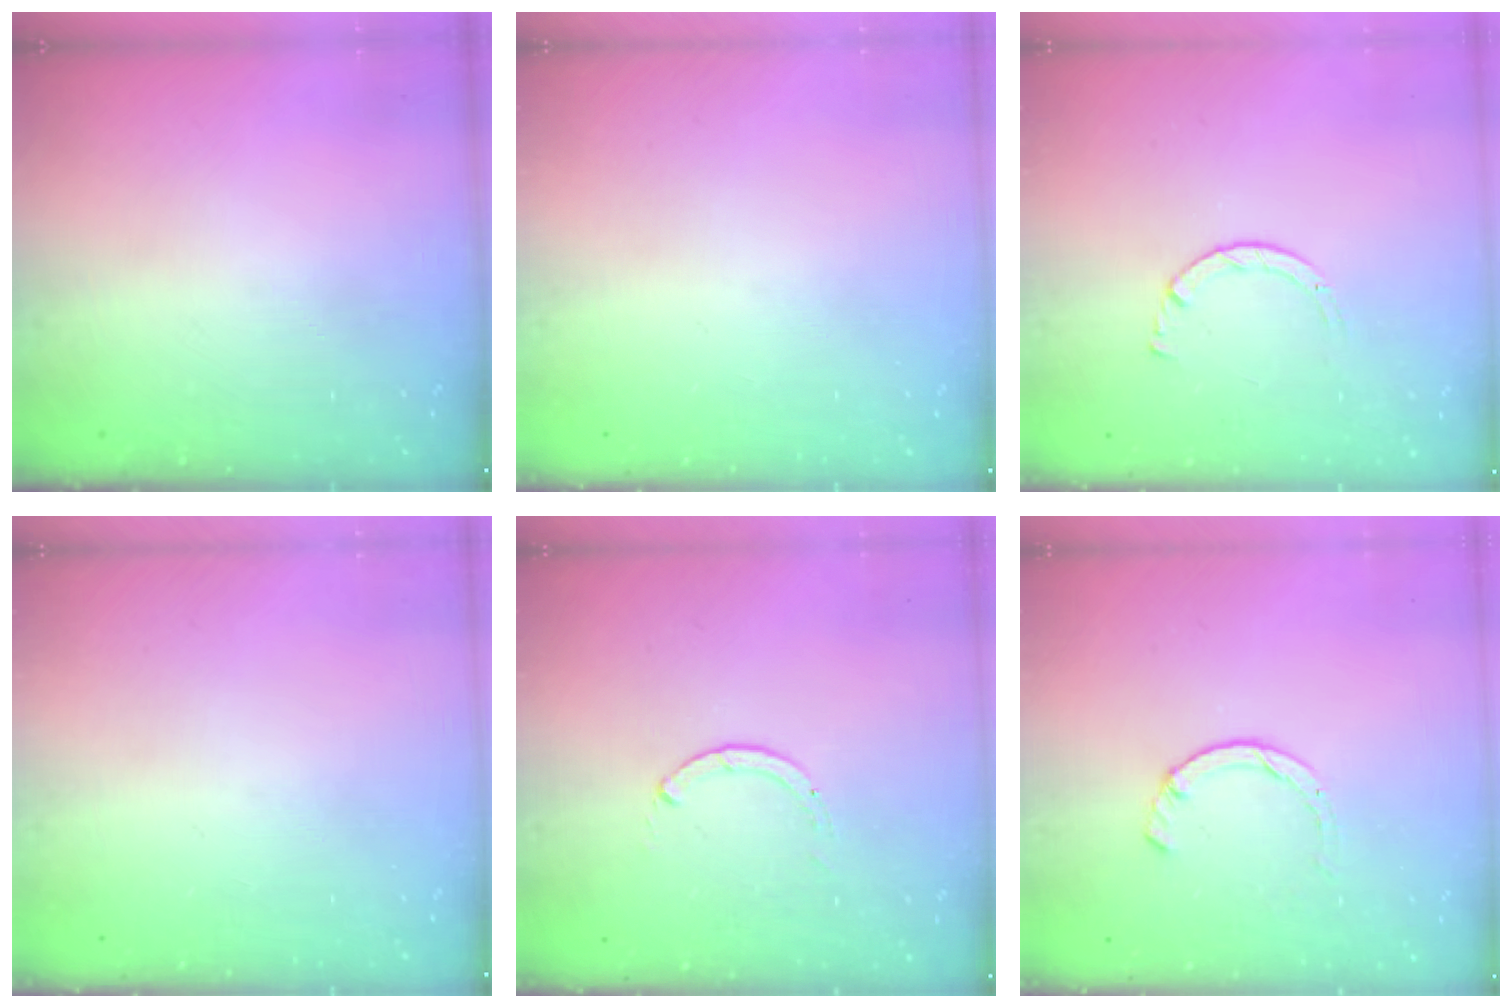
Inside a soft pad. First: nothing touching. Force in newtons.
{"total": 0.0}
{"total": 2.7, "press": 2.7, "slide": 0.3}
{"total": 0.0}
{"total": 0.0}
{"total": 2.3, "press": 2.3, "slide": 0.5}